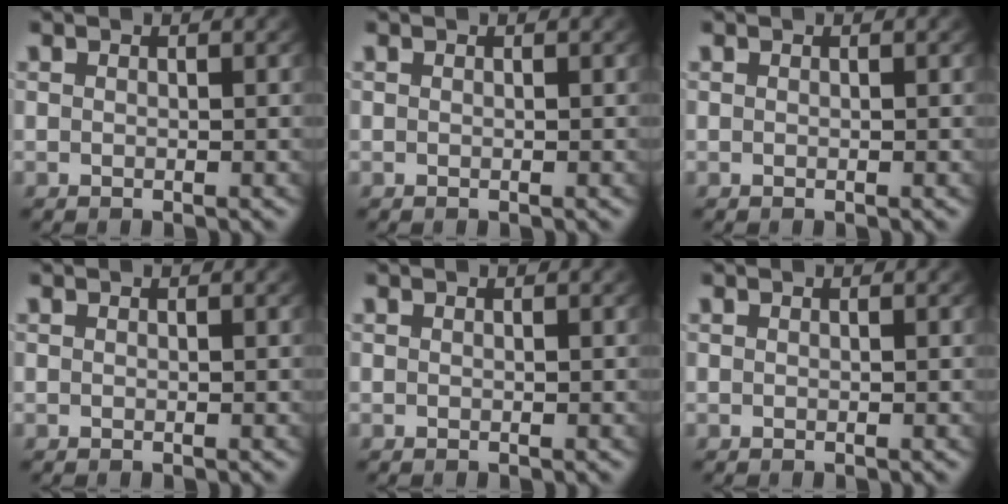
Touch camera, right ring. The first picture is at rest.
{"total": 0.0}
{"total": 0.0}
{"total": 0.0}
{"total": 0.0}
{"total": 0.0}